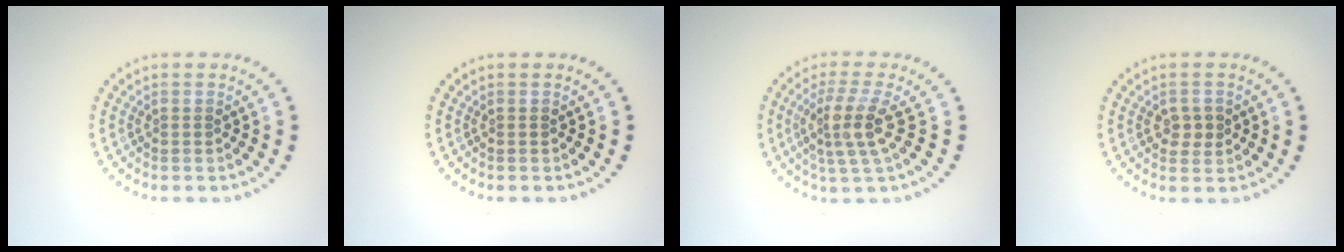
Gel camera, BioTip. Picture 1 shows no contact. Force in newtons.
{"total": 0.0}
{"total": 3.6, "press": 2.8, "slide": 2.3}
{"total": 1.9, "press": 1.9, "slide": 0.4}